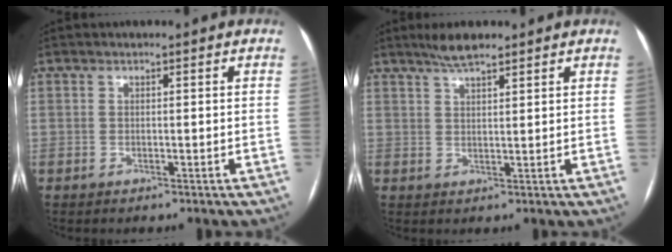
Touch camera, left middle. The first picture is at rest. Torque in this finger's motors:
{"motor_torque": [0.12, -0.13, 0.04, 0.01]}